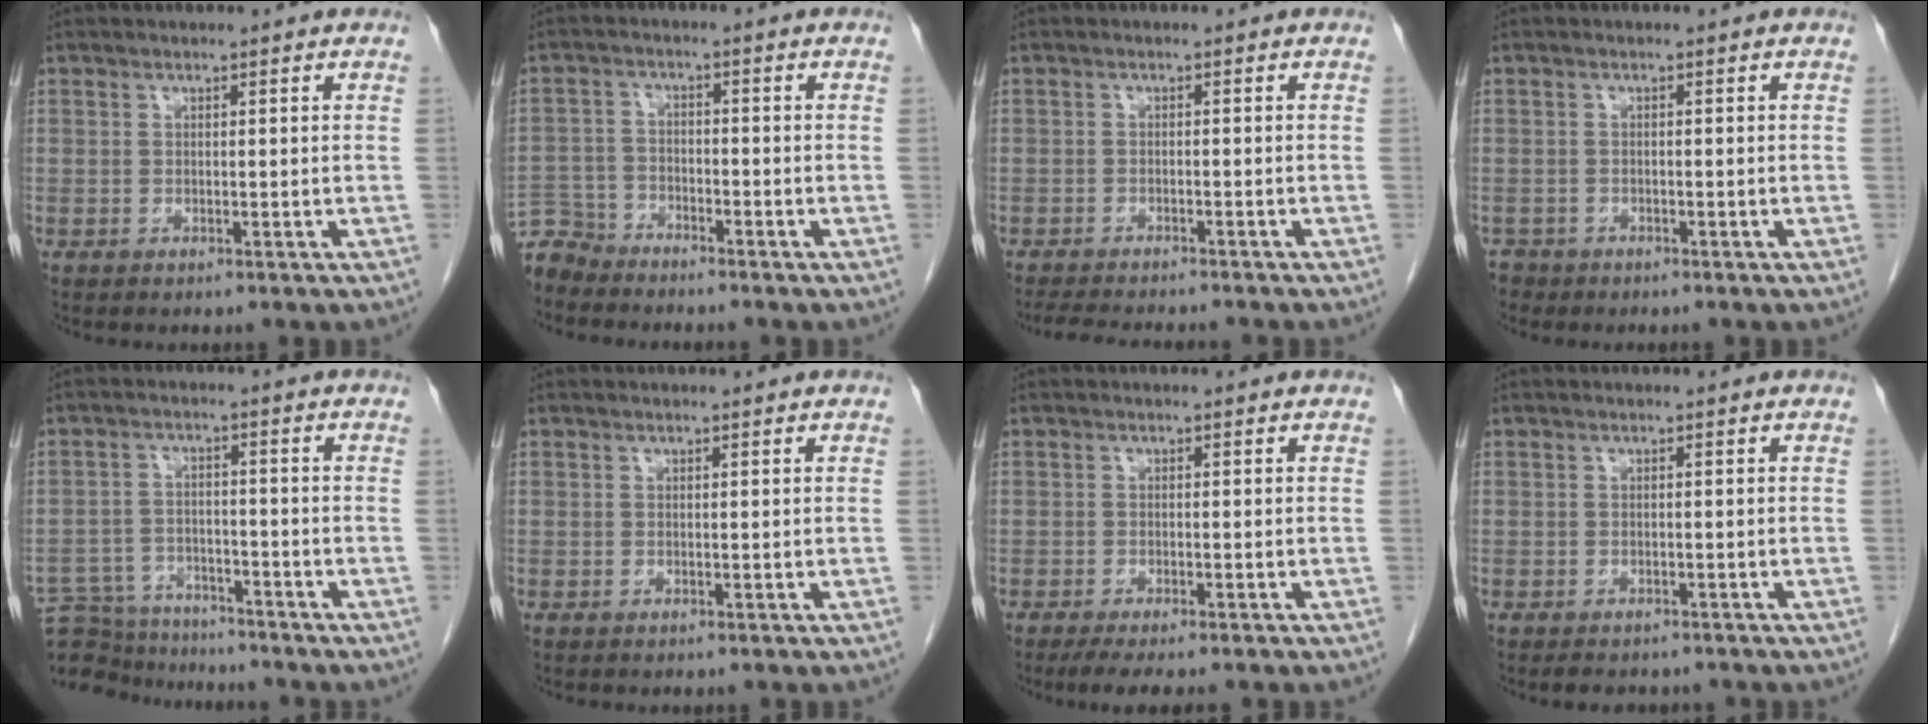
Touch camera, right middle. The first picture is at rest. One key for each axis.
{"total": 5.1, "fx": -5.0, "fy": 1.1, "fz": -0.6, "tx": 0.014, "ty": -0.005, "tz": -0.100}
{"total": 9.6, "fx": -8.6, "fy": 1.2, "fz": 4.0, "tx": -0.055, "ty": -0.014, "tz": -0.120}
{"total": 1.7, "fx": -1.4, "fy": 0.9, "fz": -0.3, "tx": -0.003, "ty": 0.001, "tz": -0.025}
{"total": 13.6, "fx": -13.1, "fy": 2.8, "fz": 2.3, "tx": -0.045, "ty": 0.020, "tz": -0.202}
{"total": 0.0}
{"total": 5.3, "fx": -4.3, "fy": 0.6, "fz": 3.1, "tx": -0.045, "ty": -0.012, "tz": -0.063}
{"total": 4.5, "fx": -3.8, "fy": 1.7, "fz": 1.5, "tx": -0.021, "ty": -0.005, "tz": -0.046}